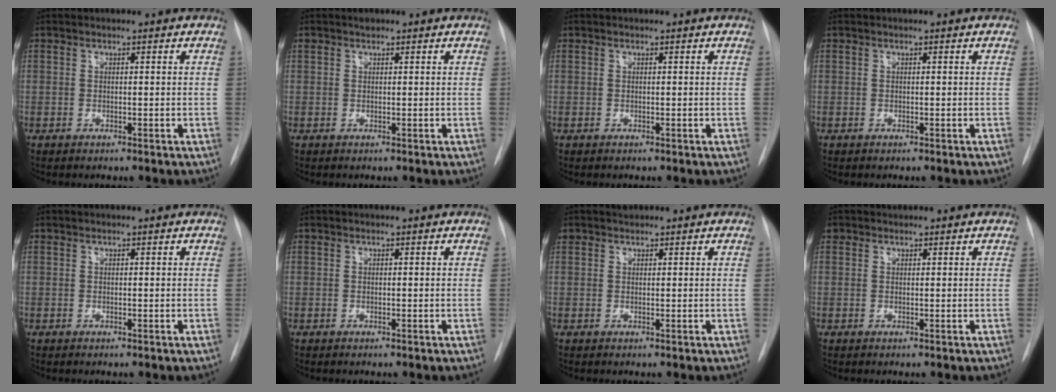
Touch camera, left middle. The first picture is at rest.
{"total": 0.8, "force": [0.6, 0.4, 0.3], "torque": [-0.009, 0.010, 0.011]}
{"total": 0.0}
{"total": 0.0}
{"total": 0.0}
{"total": 0.0}
{"total": 1.2, "force": [1.0, 0.7, 0.0], "torque": [-0.004, 0.013, 0.017]}
{"total": 0.9, "force": [0.6, 0.7, 0.0], "torque": [0.003, 0.011, 0.010]}